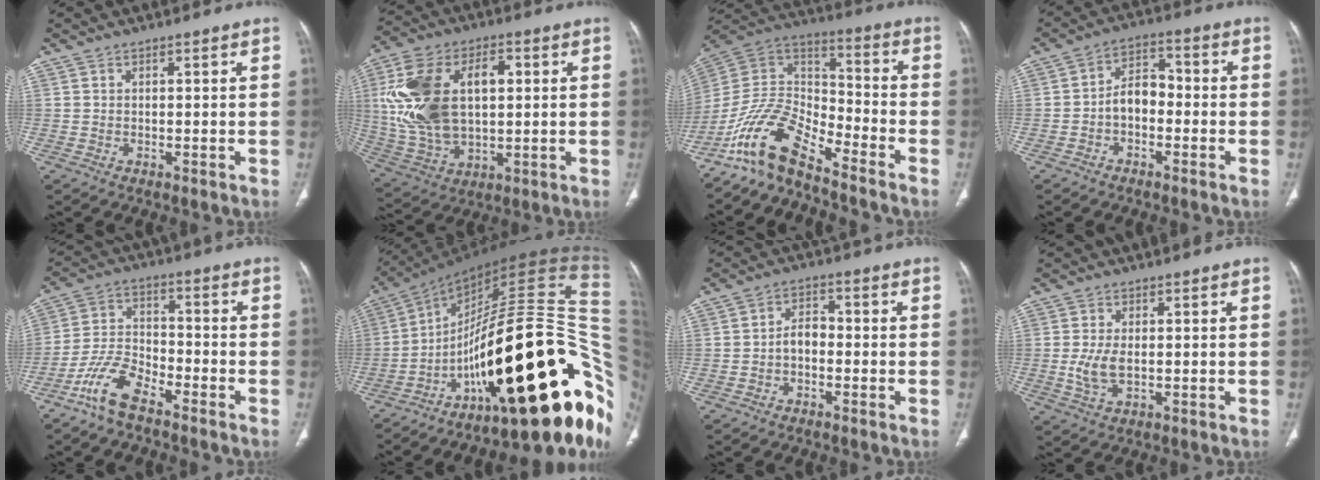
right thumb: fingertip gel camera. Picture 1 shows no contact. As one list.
[{"total": 21.3, "force": [2.8, 12.8, 16.8], "torque": [-0.322, 0.008, 0.060]}, {"total": 13.1, "force": [-10.5, 4.2, 6.4], "torque": [-0.119, 0.090, -0.209]}, {"total": 6.3, "force": [-1.6, 4.2, 4.3], "torque": [-0.056, 0.034, -0.040]}, {"total": 8.8, "force": [-6.4, 3.5, 5.0], "torque": [-0.113, 0.041, -0.133]}, {"total": 45.8, "force": [-8.2, 15.4, 42.3], "torque": [-0.494, 0.078, -0.123]}, {"total": 3.7, "force": [-1.2, 2.4, 2.5], "torque": [-0.035, 0.022, -0.029]}, {"total": 4.3, "force": [-0.2, 2.2, 3.7], "torque": [-0.090, -0.004, 0.001]}]